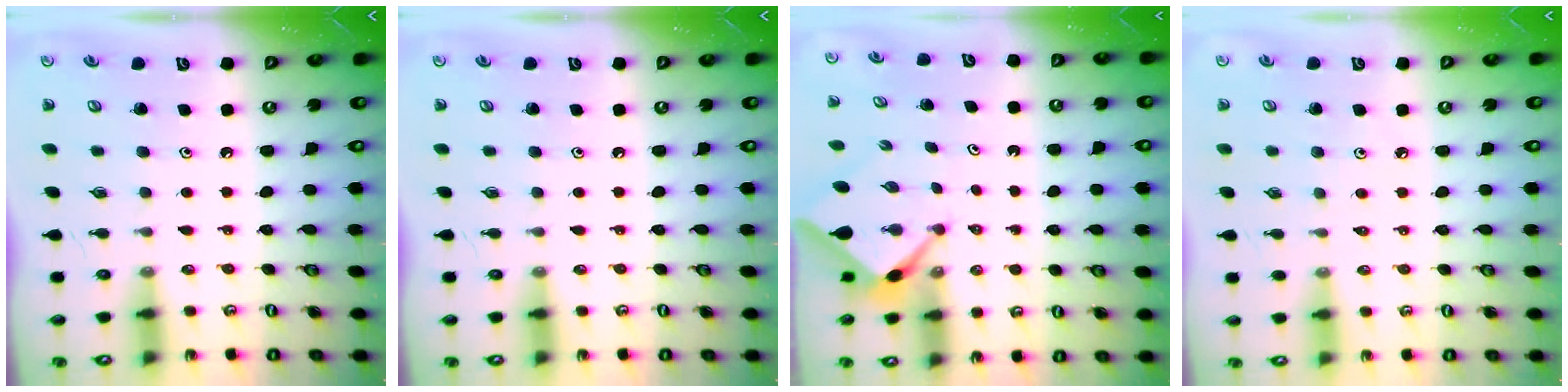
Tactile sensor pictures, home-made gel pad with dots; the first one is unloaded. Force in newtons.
{"total": 0.0}
{"total": 2.5, "press": 2.5, "slide": 0.3}
{"total": 2.8, "press": 2.7, "slide": 0.6}